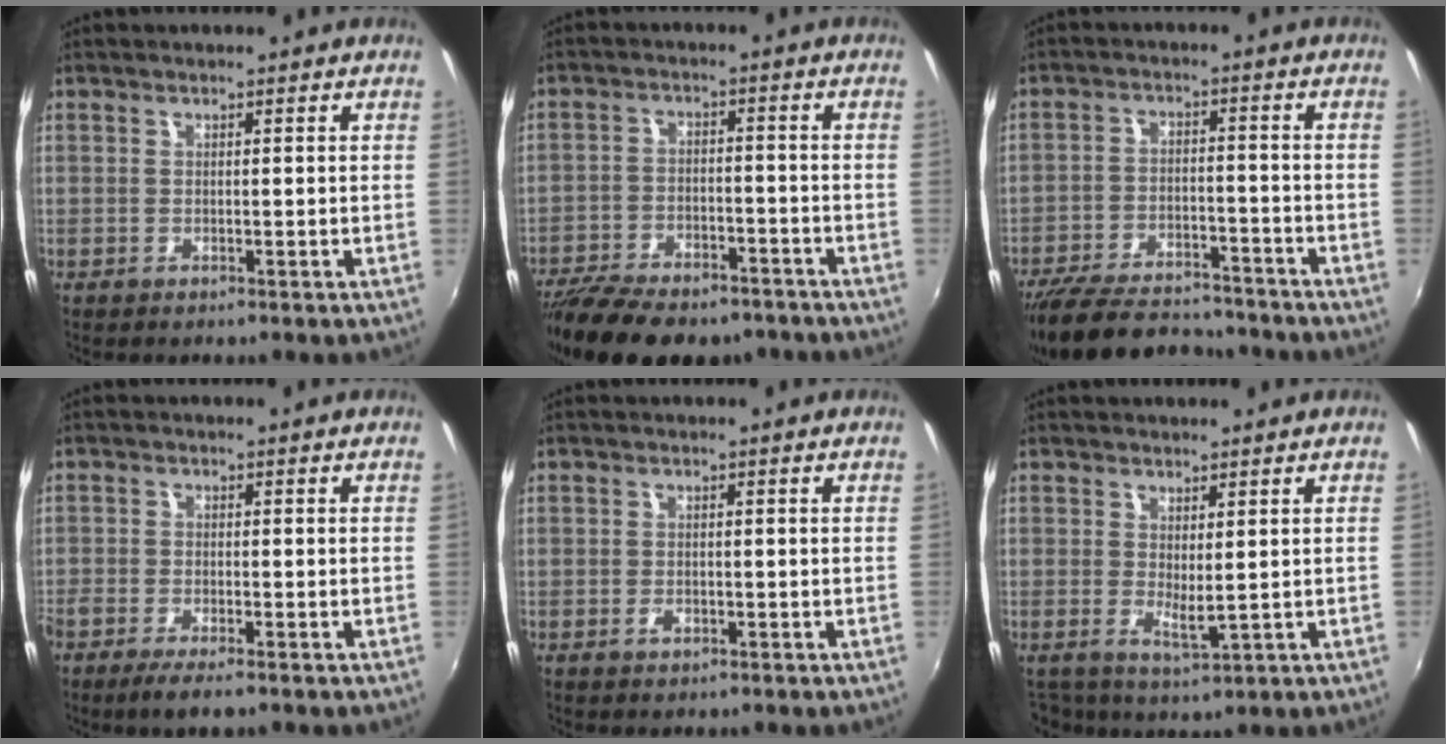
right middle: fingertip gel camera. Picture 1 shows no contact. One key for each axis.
{"total": 17.2, "fx": -13.5, "fy": 6.4, "fz": 8.5, "tx": -0.178, "ty": -0.030, "tz": -0.207}
{"total": 18.9, "fx": -16.3, "fy": 5.7, "fz": 7.8, "tx": -0.175, "ty": -0.016, "tz": -0.247}
{"total": 4.7, "fx": -3.6, "fy": 0.8, "fz": 3.0, "tx": -0.078, "ty": -0.014, "tz": -0.068}
{"total": 1.3, "fx": -0.7, "fy": 0.8, "fz": 0.8, "tx": -0.013, "ty": 0.001, "tz": -0.011}
{"total": 2.5, "fx": 0.4, "fy": 1.0, "fz": 2.2, "tx": -0.035, "ty": -0.006, "tz": 0.010}